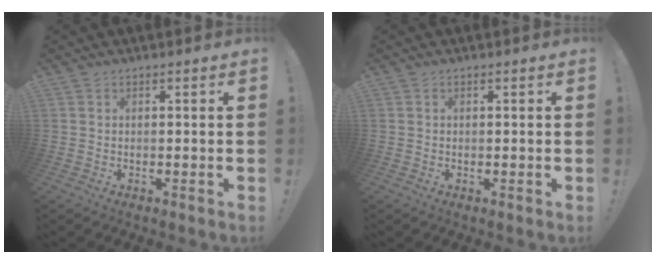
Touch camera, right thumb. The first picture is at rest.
{"total": 0.0}